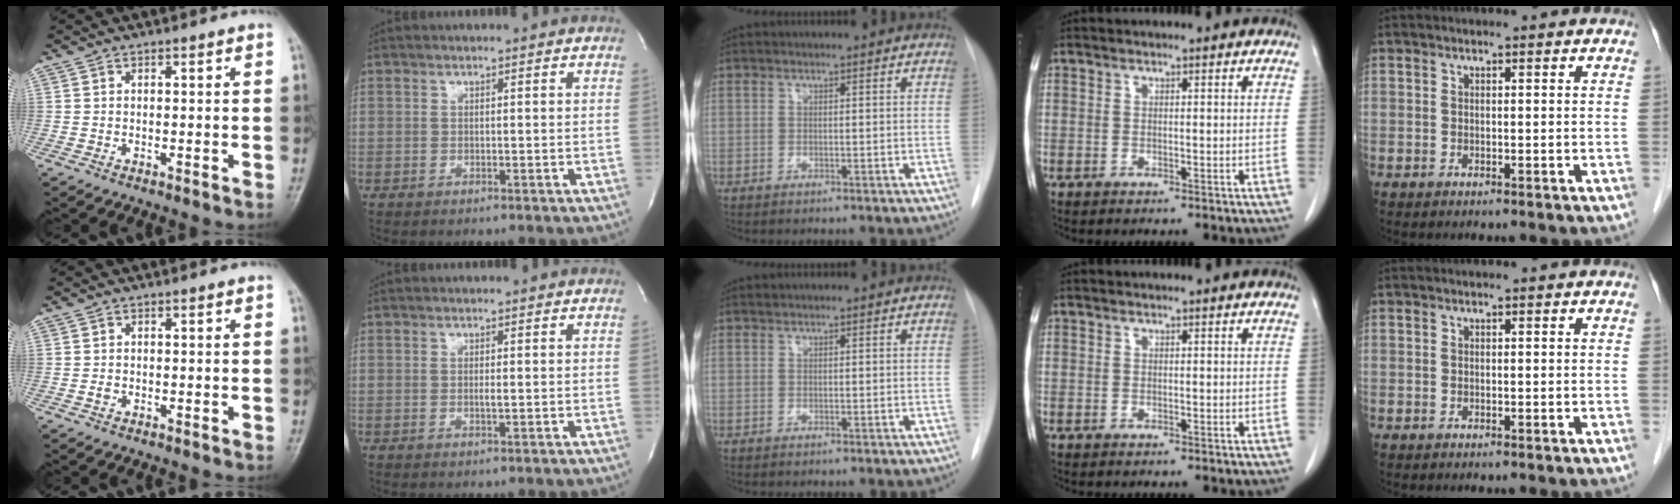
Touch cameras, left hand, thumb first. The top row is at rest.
{"thumb": {"total": 0.7, "force": [-0.1, 0.6, 0.3], "torque": [-0.004, 0.005, -0.001]}, "index": {"total": 0.6, "force": [0.1, 0.0, 0.6], "torque": [-0.015, -0.002, 0.000]}}